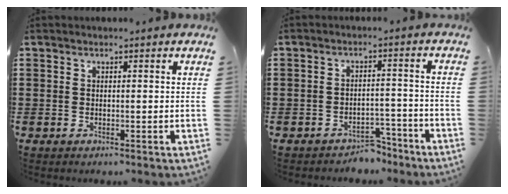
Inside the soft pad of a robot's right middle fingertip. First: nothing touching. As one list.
[{"total": 3.5, "force": [-3.4, 0.7, 0.2], "torque": [-0.008, 0.004, -0.070]}]